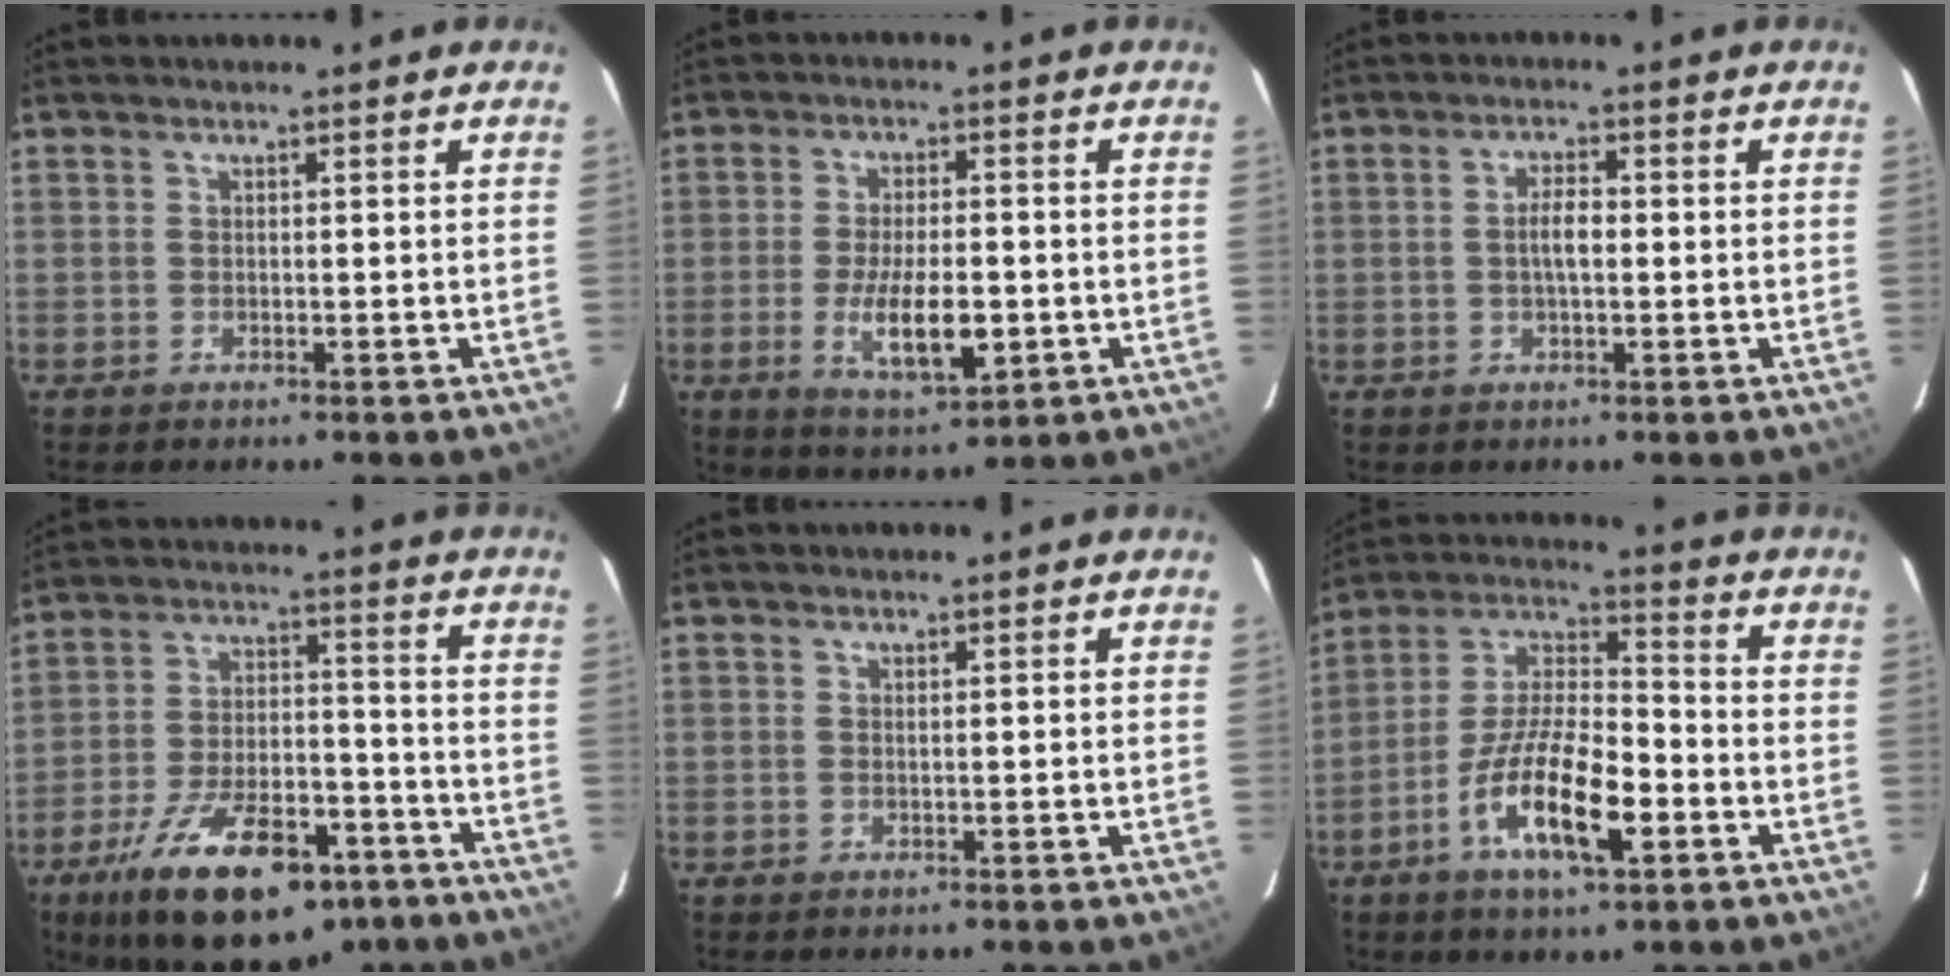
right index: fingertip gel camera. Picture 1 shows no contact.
{"total": 10.7, "force": [-2.7, 3.8, 9.6], "torque": [-0.185, -0.017, -0.040]}
{"total": 3.6, "force": [-0.2, 1.3, 3.4], "torque": [-0.061, 0.005, -0.002]}
{"total": 23.1, "force": [-15.1, 9.8, 14.6], "torque": [-0.259, -0.013, -0.222]}
{"total": 0.0}
{"total": 15.1, "force": [-6.2, 4.9, 12.9], "torque": [-0.255, -0.005, -0.115]}